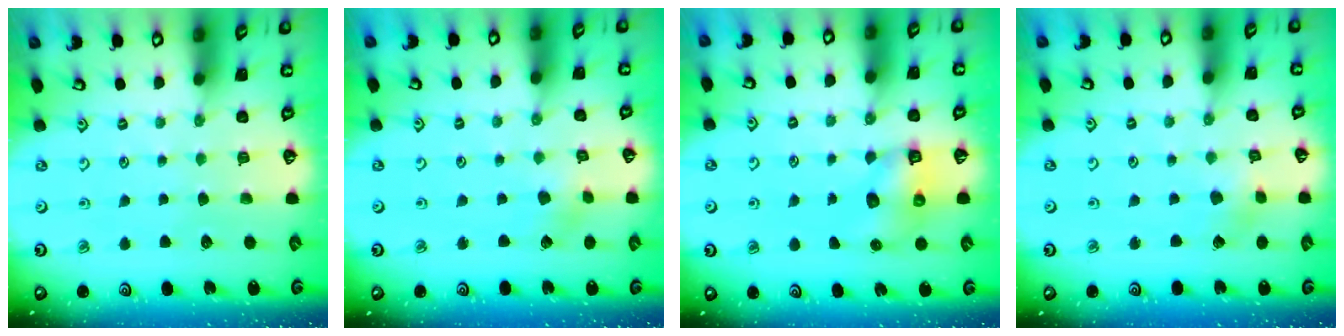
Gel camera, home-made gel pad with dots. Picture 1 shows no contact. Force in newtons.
{"total": 2.5, "press": 2.3, "slide": 0.8}
{"total": 6.7, "press": 6.6, "slide": 1.0}
{"total": 3.0, "press": 3.0, "slide": 0.2}